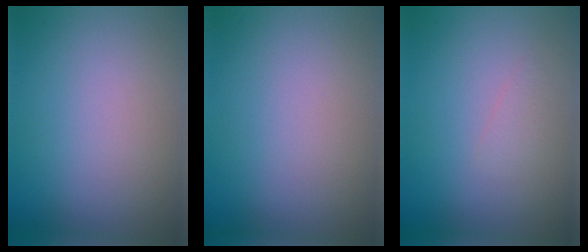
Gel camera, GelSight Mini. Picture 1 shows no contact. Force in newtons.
{"total": 0.0}
{"total": 0.9, "press": 0.9, "slide": 0.1}